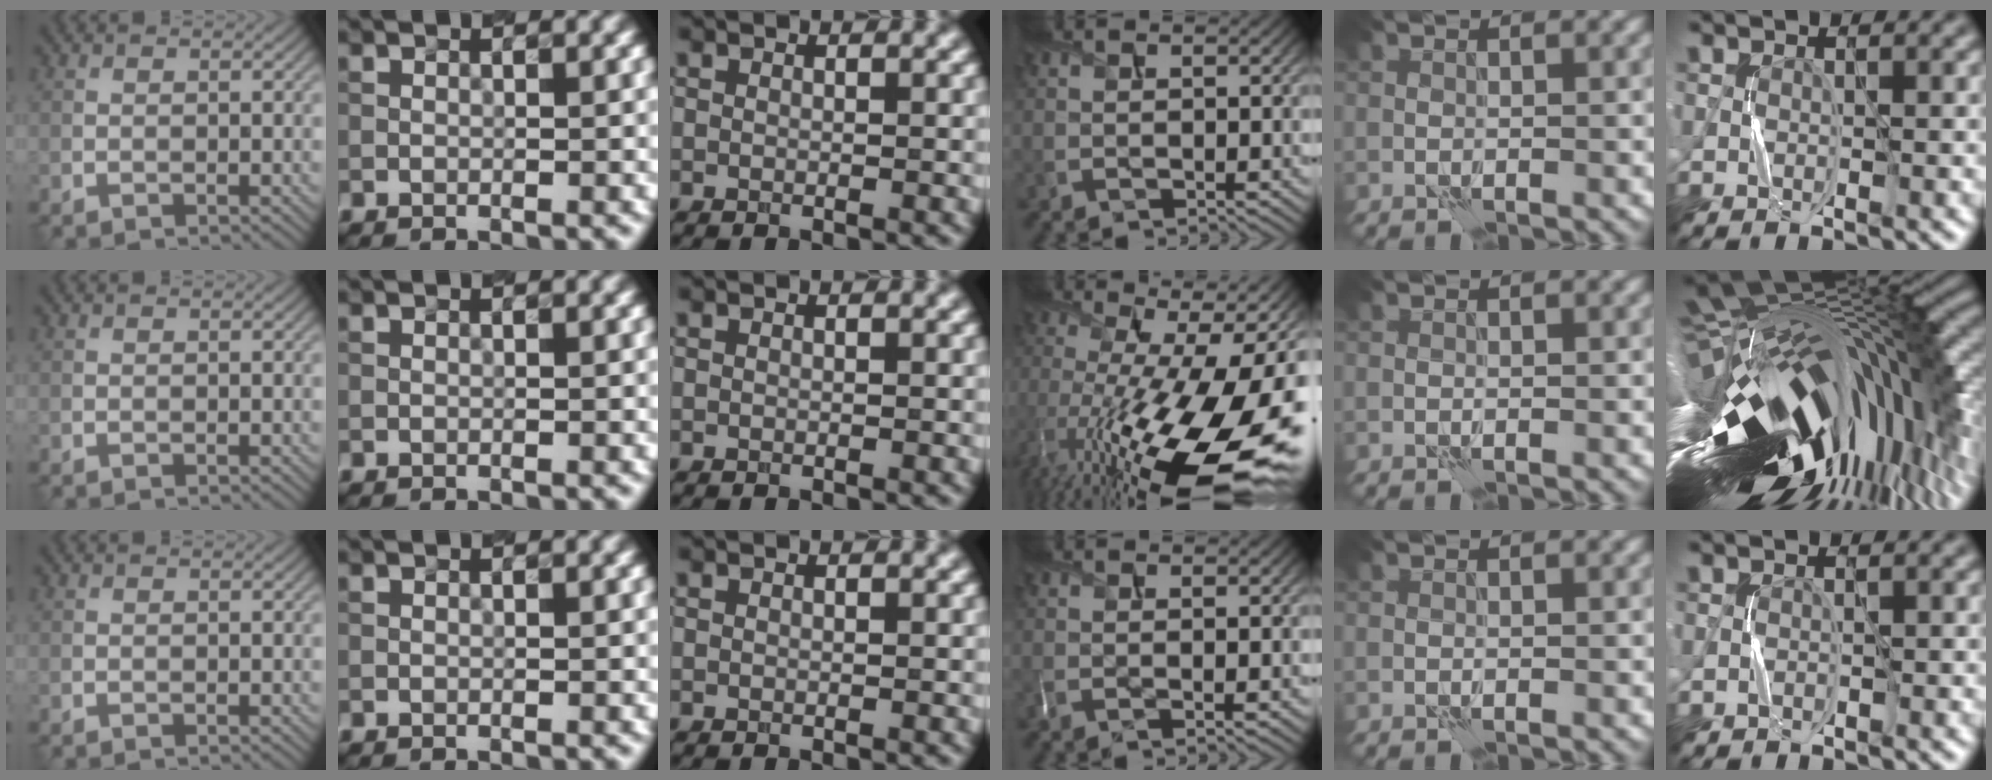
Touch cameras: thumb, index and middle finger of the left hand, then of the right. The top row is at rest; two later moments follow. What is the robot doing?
{"motion": "press", "object": "grip strengthener"}